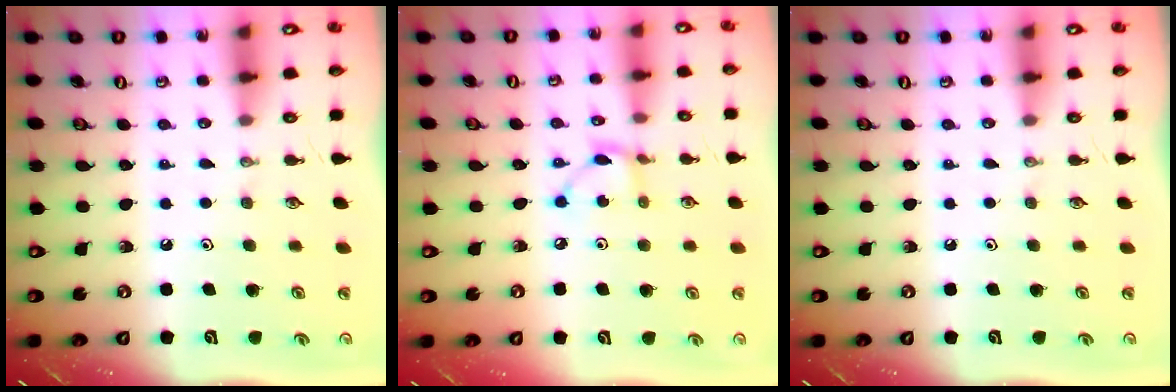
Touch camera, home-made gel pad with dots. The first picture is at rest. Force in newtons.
{"total": 3.5, "press": 3.5, "slide": 0.1}
{"total": 0.0}